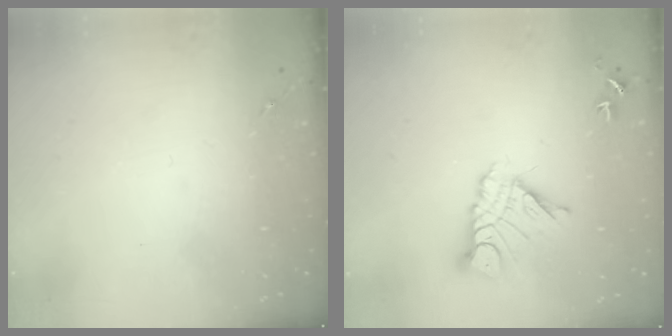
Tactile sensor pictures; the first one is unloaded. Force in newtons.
{"total": 11.9, "press": 11.9, "slide": 1.1}